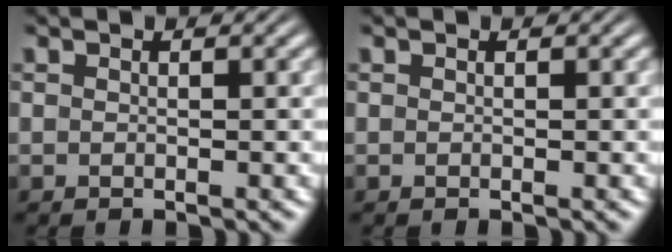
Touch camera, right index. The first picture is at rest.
{"total": 0.0}